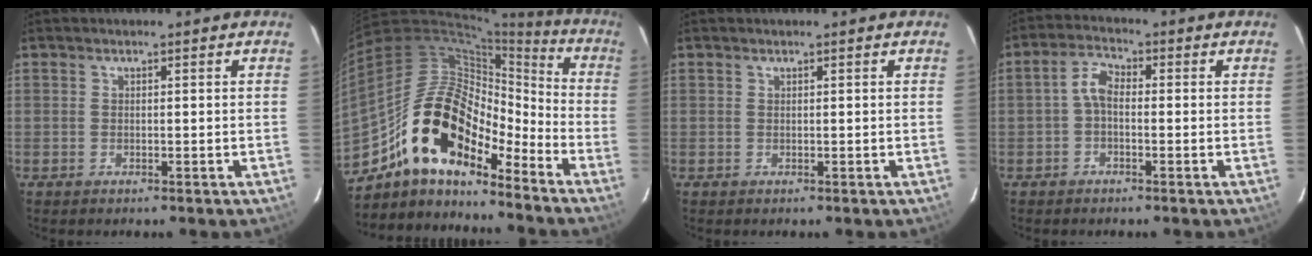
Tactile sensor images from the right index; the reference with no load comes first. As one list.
[{"total": 18.6, "force": [-13.2, 7.7, 10.6], "torque": [-0.183, 0.009, -0.249]}, {"total": 0.0}, {"total": 3.4, "force": [-0.8, 1.9, 2.6], "torque": [-0.056, 0.015, -0.019]}]